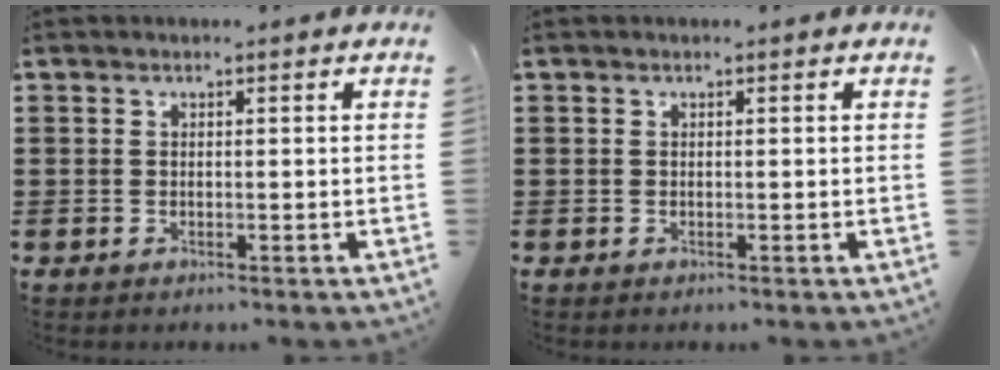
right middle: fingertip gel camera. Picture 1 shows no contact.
{"total": 0.0}